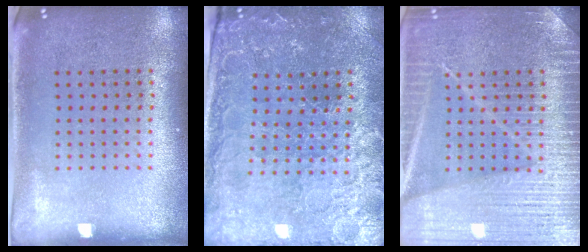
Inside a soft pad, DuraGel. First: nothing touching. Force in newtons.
{"total": 1.7, "press": 1.7, "slide": 0.3}
{"total": 6.8, "press": 6.7, "slide": 0.8}